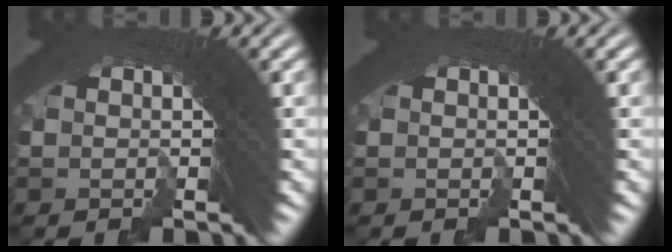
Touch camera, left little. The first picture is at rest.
{"total": 0.0}